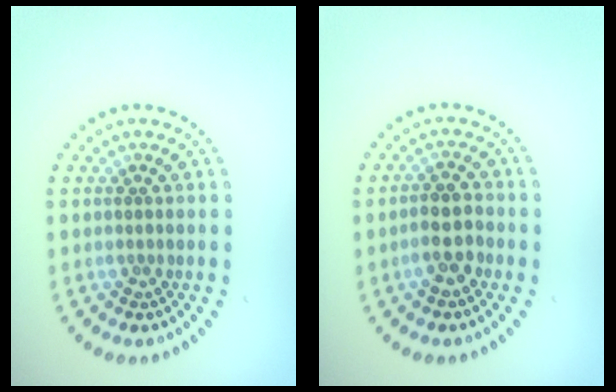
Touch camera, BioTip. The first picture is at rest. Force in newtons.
{"total": 2.8, "press": 2.7, "slide": 0.8}